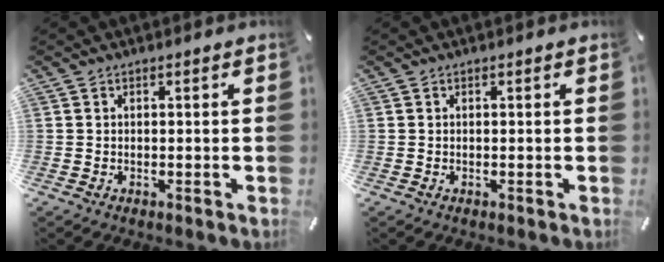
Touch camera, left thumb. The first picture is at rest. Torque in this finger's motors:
{"motor_torque": [-0.02, 0.02, -0.06, 0.06, 0.00]}